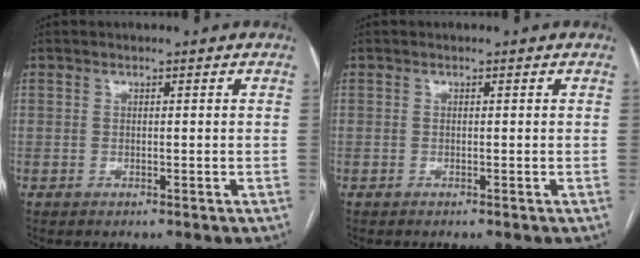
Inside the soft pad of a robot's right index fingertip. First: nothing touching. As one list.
[{"total": 0.0}]